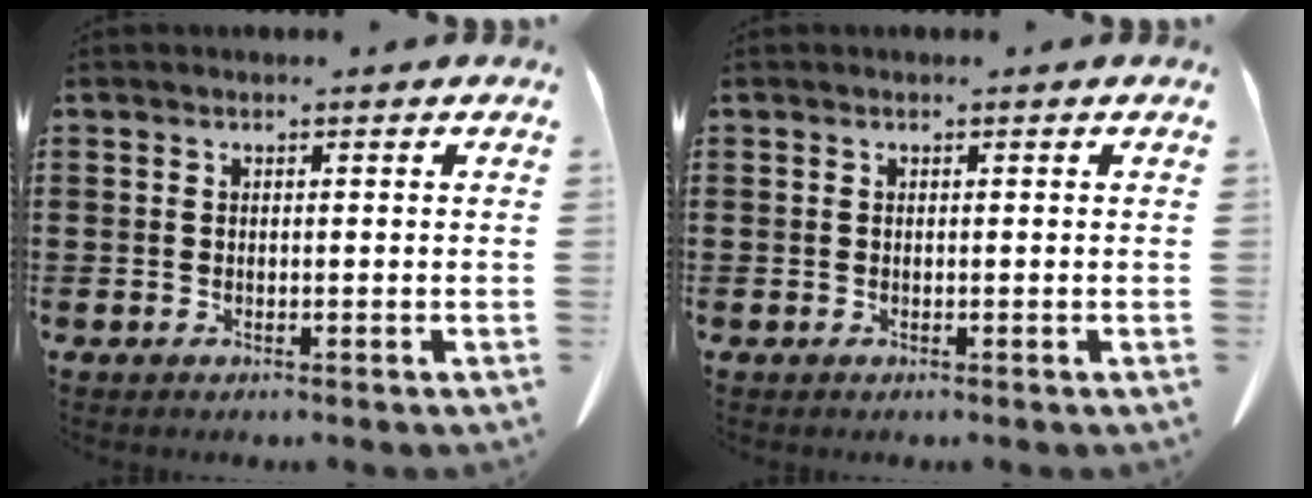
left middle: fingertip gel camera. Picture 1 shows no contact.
{"total": 0.0}